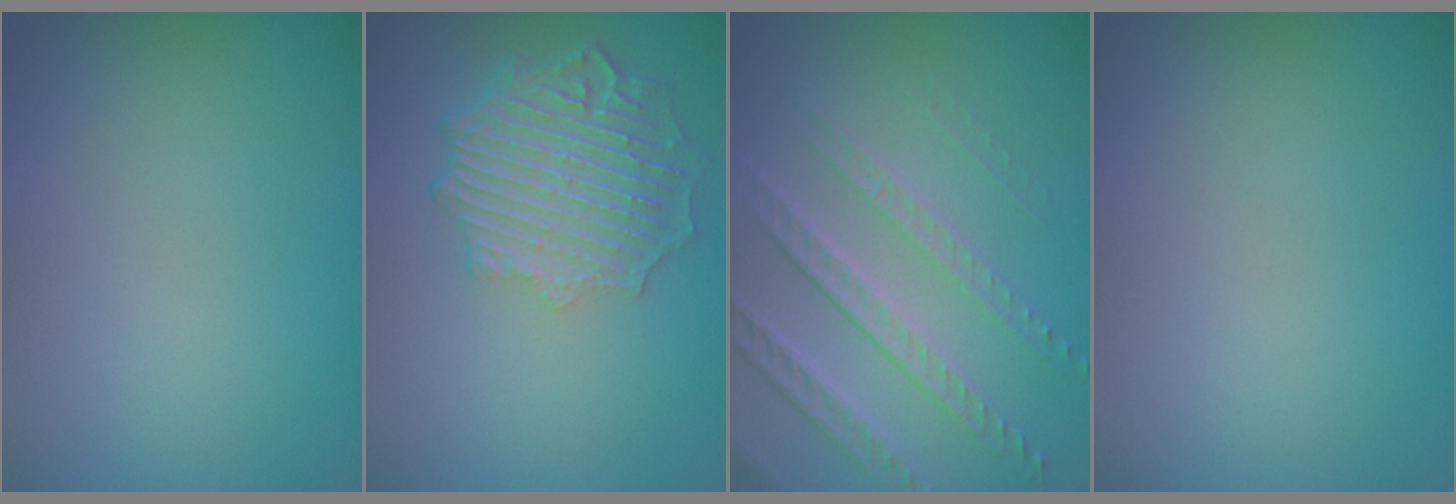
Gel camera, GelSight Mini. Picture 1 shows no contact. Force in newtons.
{"total": 6.0, "press": 4.6, "slide": 3.9}
{"total": 3.5, "press": 3.1, "slide": 1.7}
{"total": 0.0}